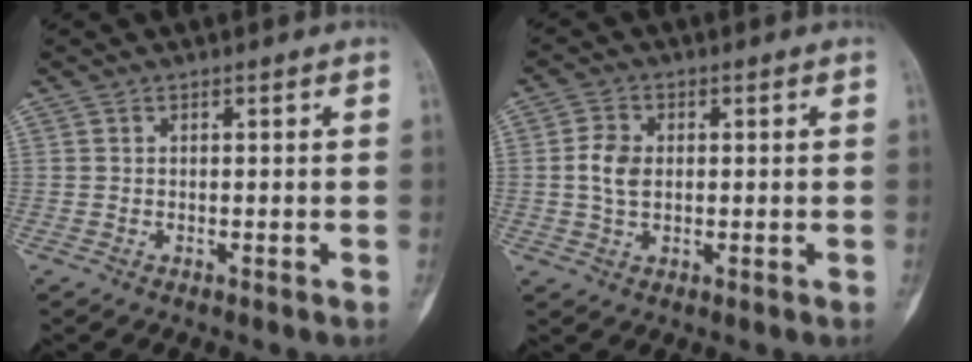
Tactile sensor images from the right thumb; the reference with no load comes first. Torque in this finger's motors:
{"motor_torque": [-0.29, 0.35, 0.59, -0.04, 0.02]}